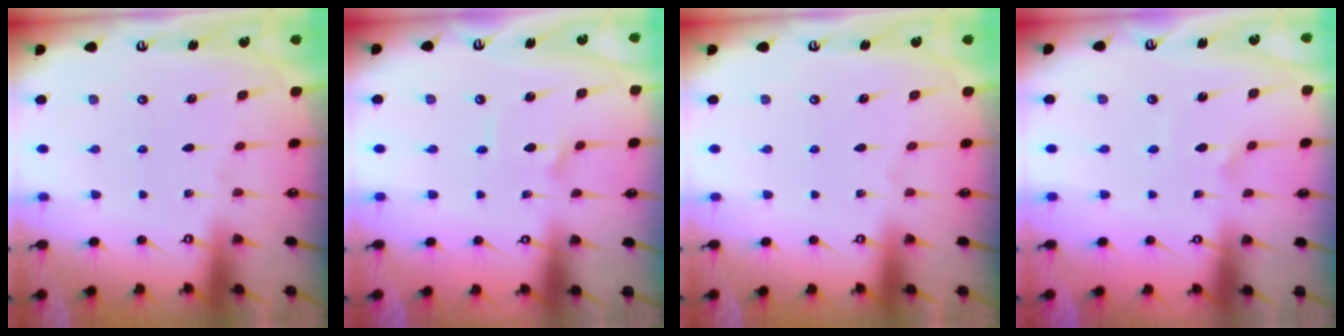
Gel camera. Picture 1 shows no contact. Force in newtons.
{"total": 1.8, "press": 1.8, "slide": 0.1}
{"total": 0.0}
{"total": 2.3, "press": 2.3, "slide": 0.1}